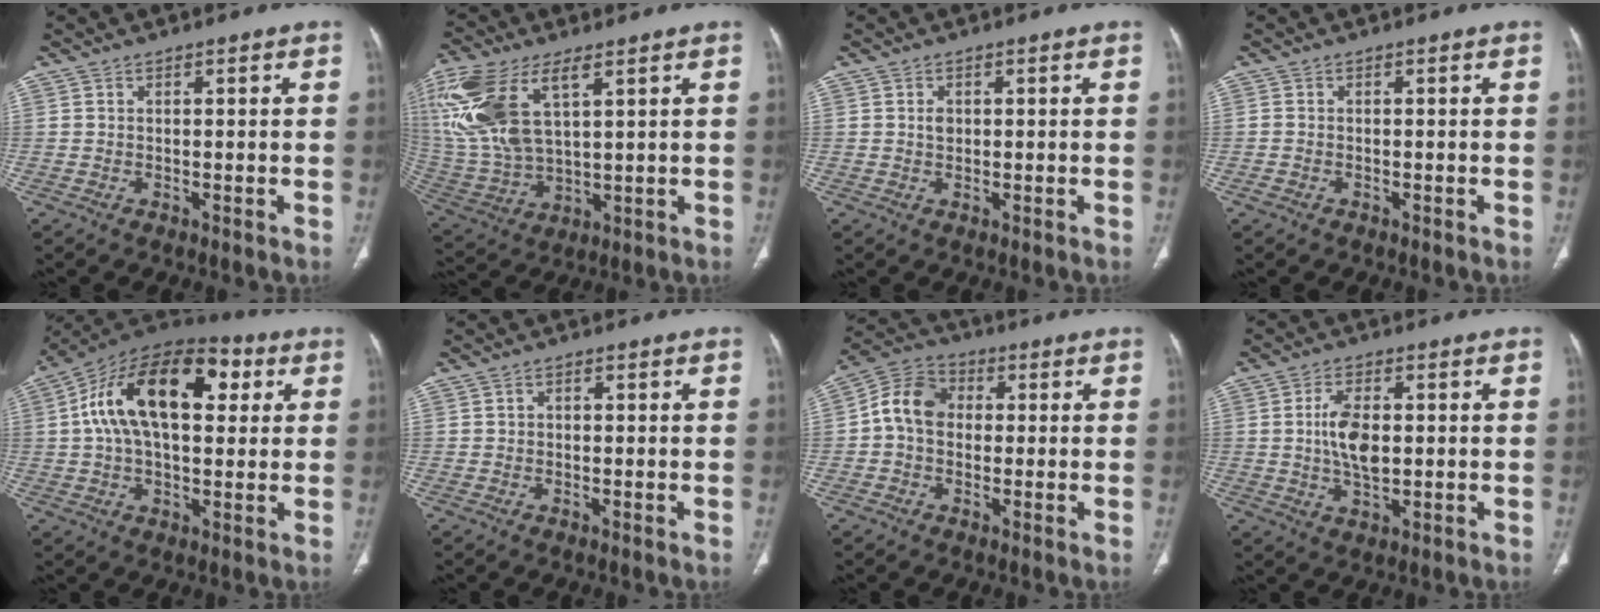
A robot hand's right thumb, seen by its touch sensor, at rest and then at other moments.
{"total": 20.7, "force": [8.3, 10.0, 16.2], "torque": [-0.372, -0.016, 0.168]}
{"total": 1.3, "force": [0.2, 1.0, 0.7], "torque": [-0.009, 0.001, 0.004]}
{"total": 1.0, "force": [-0.5, 0.8, 0.3], "torque": [-0.014, 0.005, -0.009]}
{"total": 22.1, "force": [5.2, 12.1, 17.7], "torque": [-0.289, 0.033, 0.076]}
{"total": 0.9, "force": [0.1, 0.7, 0.5], "torque": [-0.003, 0.003, -0.001]}
{"total": 9.1, "force": [0.4, 7.1, 5.6], "torque": [-0.091, 0.028, -0.005]}
{"total": 7.7, "force": [0.5, 4.1, 6.5], "torque": [-0.120, -0.001, 0.010]}